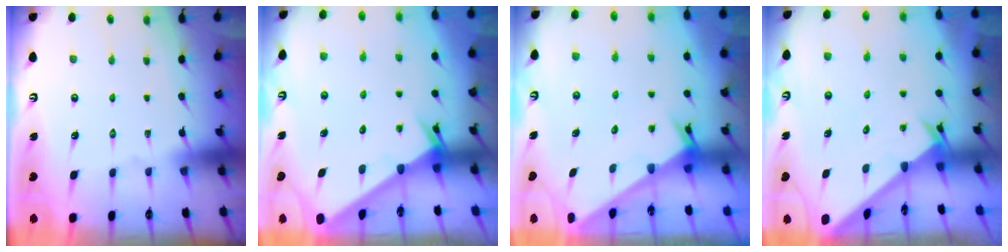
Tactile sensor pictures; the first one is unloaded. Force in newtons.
{"total": 2.4, "press": 2.4, "slide": 0.1}
{"total": 2.5, "press": 2.5, "slide": 0.1}
{"total": 2.0, "press": 2.0, "slide": 0.1}